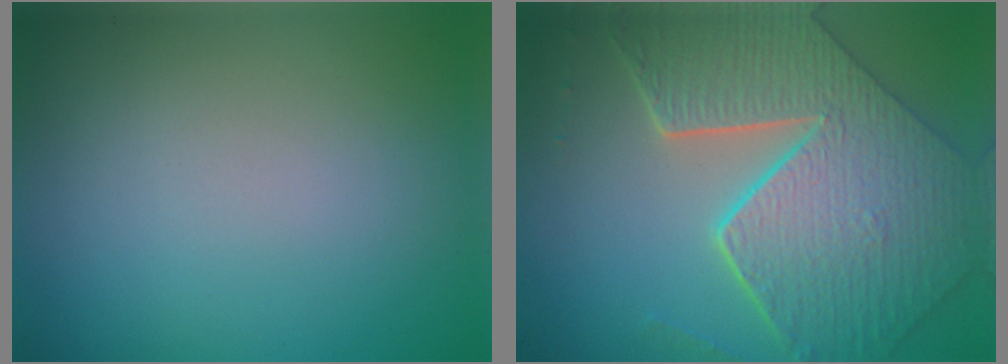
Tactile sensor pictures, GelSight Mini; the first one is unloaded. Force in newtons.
{"total": 9.4, "press": 6.7, "slide": 6.6}